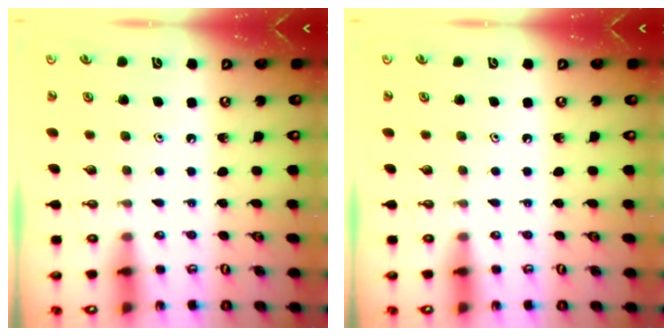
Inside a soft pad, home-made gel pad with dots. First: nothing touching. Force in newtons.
{"total": 0.0}